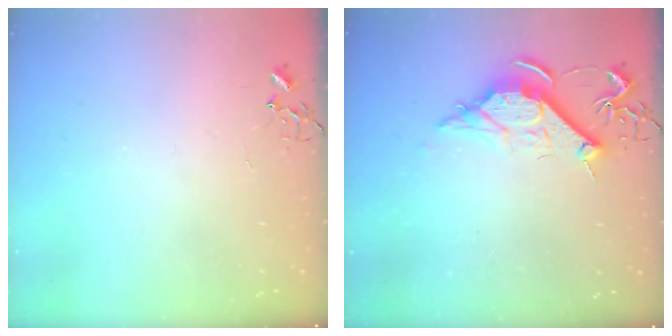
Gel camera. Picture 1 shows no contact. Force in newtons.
{"total": 11.6, "press": 11.6, "slide": 0.9}